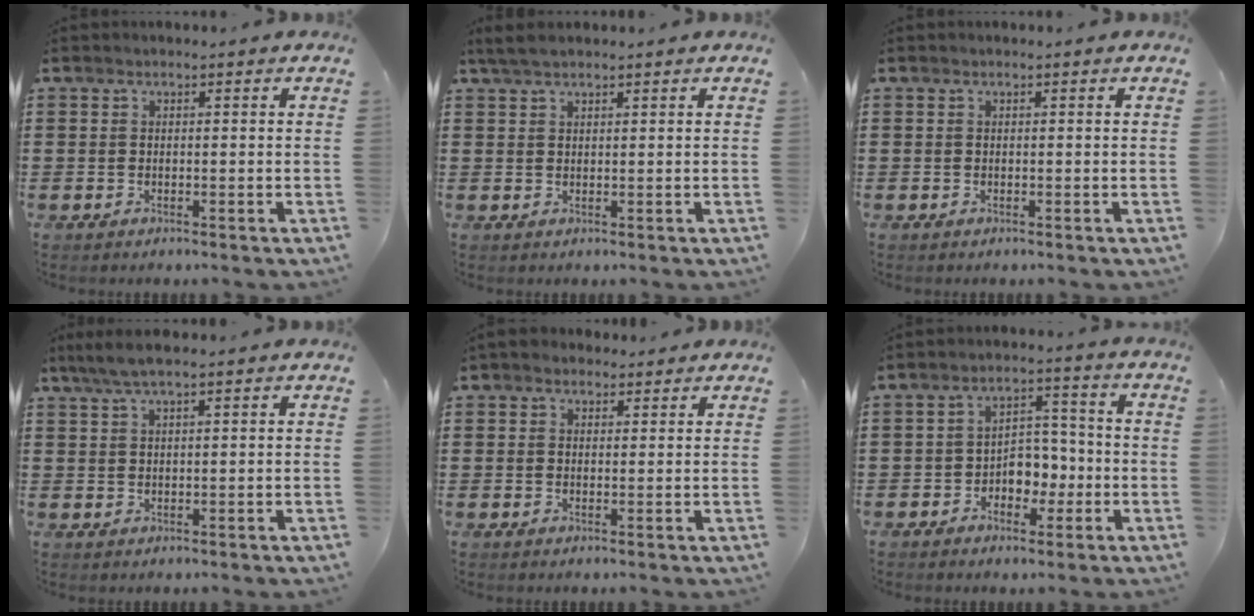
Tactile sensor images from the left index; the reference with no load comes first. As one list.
[{"total": 2.4, "force": [1.8, 0.6, 1.5], "torque": [-0.033, 0.003, 0.034]}, {"total": 0.0}, {"total": 3.6, "force": [2.2, 0.4, 2.8], "torque": [-0.055, 0.003, 0.041]}, {"total": 2.2, "force": [1.8, 1.2, 0.4], "torque": [-0.012, 0.008, 0.034]}, {"total": 4.8, "force": [-1.7, 3.7, 2.5], "torque": [-0.047, 0.008, -0.036]}]